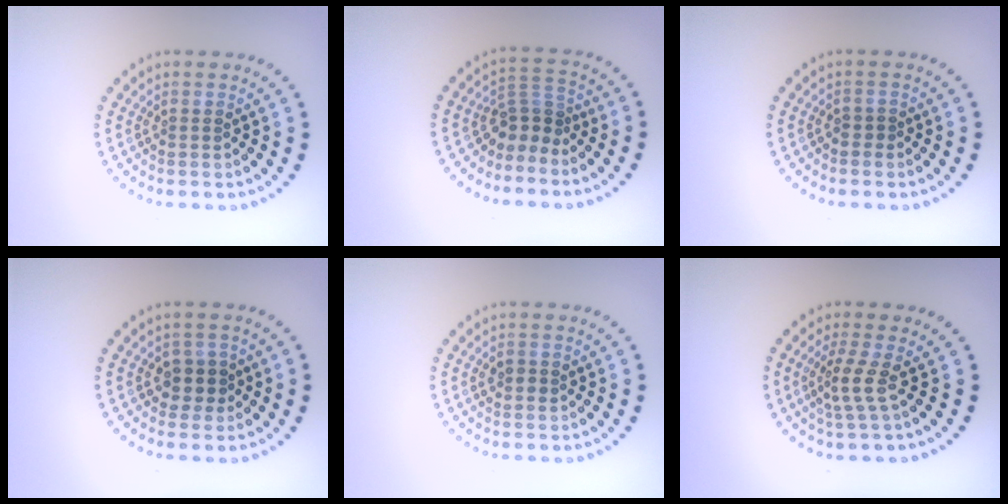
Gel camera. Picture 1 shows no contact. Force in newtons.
{"total": 2.8, "press": 1.8, "slide": 2.1}
{"total": 0.6, "press": 0.4, "slide": 0.5}
{"total": 2.1, "press": 1.9, "slide": 1.1}
{"total": 1.0, "press": 1.0, "slide": 0.1}
{"total": 2.4, "press": 1.6, "slide": 1.8}